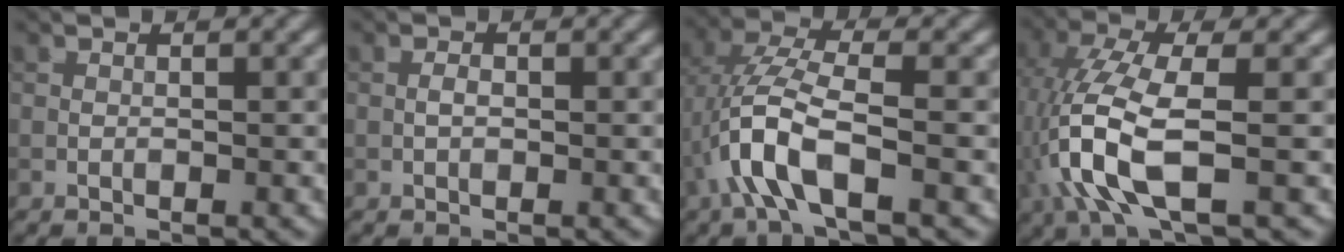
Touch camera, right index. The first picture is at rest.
{"total": 0.9, "force": [-0.2, 0.5, 0.7], "torque": [-0.016, 0.003, -0.005]}
{"total": 5.2, "force": [-1.8, 1.7, 4.5], "torque": [-0.101, 0.012, -0.040]}
{"total": 7.3, "force": [-1.8, 2.6, 6.6], "torque": [-0.169, 0.003, -0.039]}